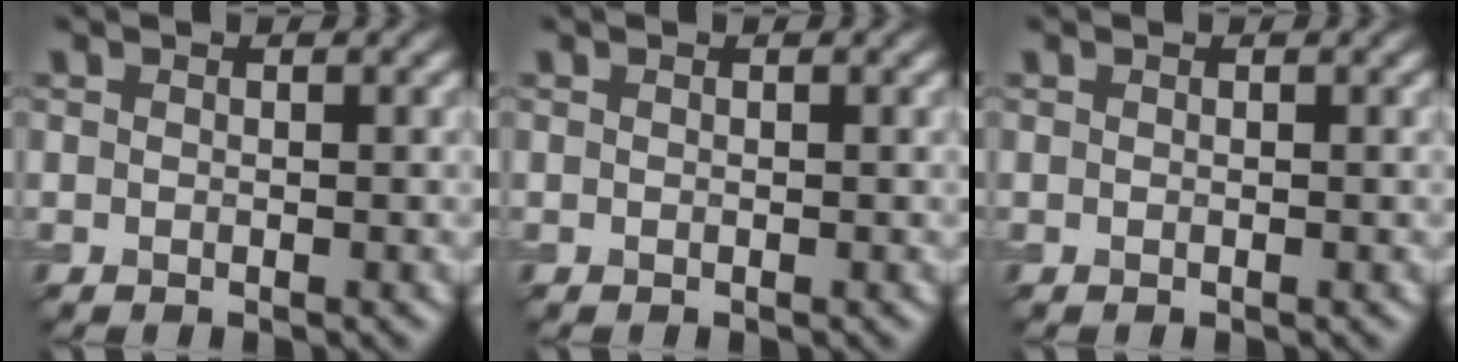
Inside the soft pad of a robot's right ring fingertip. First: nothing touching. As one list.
[{"total": 0.0}, {"total": 0.0}]